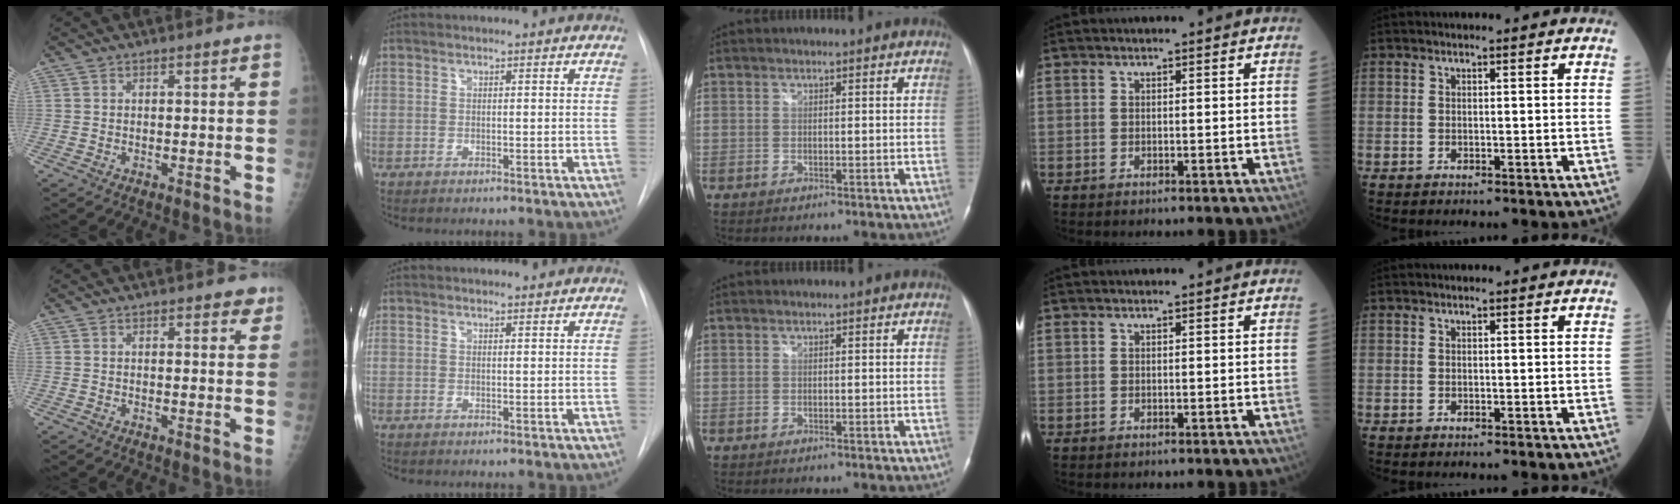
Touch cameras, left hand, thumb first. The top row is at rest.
{"thumb": {"total": 2.9, "force": [1.8, 1.4, 1.7], "torque": [0.000, -0.005, 0.017]}, "index": {"total": 0.7, "force": [0.7, 0.1, -0.1], "torque": [-0.008, -0.003, 0.009]}}